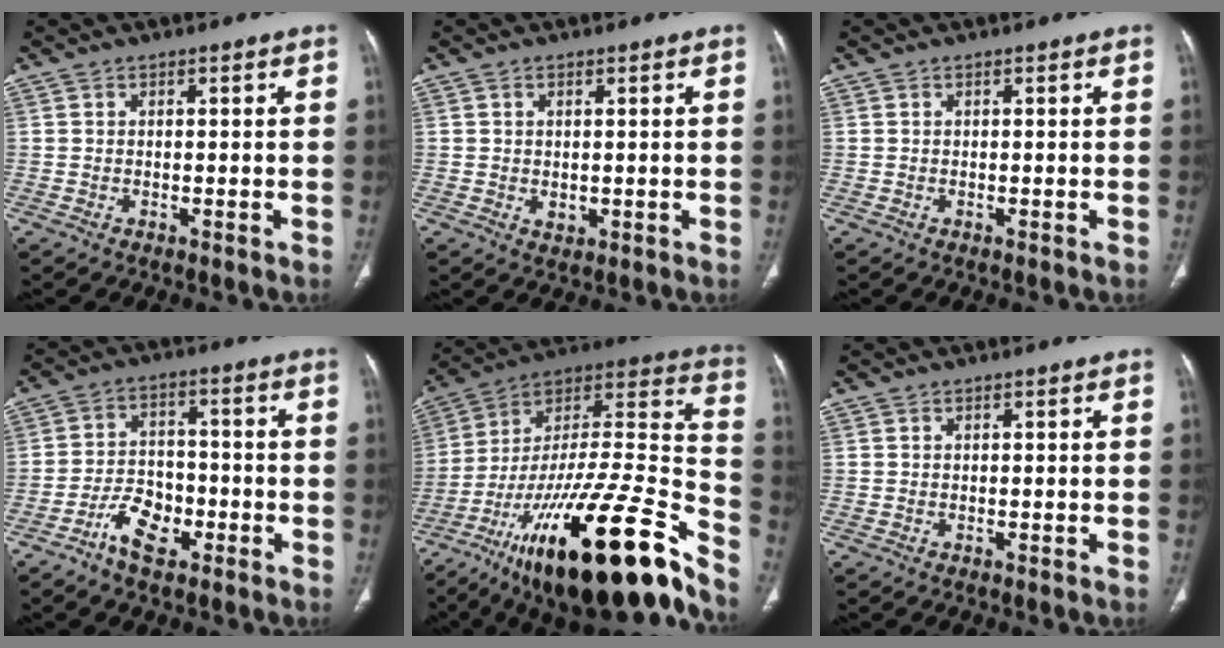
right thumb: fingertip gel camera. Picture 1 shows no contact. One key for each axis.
{"total": 2.1, "fx": 0.1, "fy": 1.5, "fz": 1.4, "tx": -0.019, "ty": -0.005, "tz": 0.010}
{"total": 0.0}
{"total": 7.5, "fx": -4.2, "fy": 4.4, "fz": 4.5, "tx": -0.066, "ty": 0.027, "tz": -0.077}
{"total": 36.8, "fx": -22.8, "fy": 9.0, "fz": 27.5, "tx": -0.375, "ty": 0.069, "tz": -0.373}
{"total": 0.0}